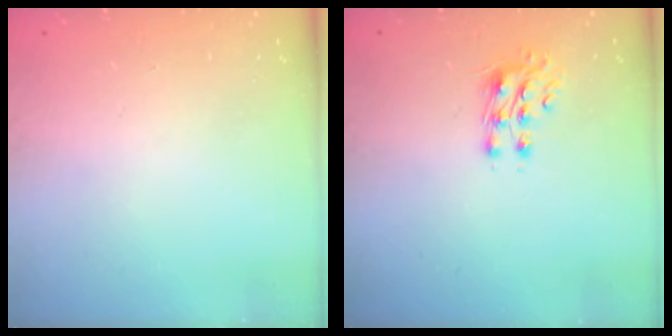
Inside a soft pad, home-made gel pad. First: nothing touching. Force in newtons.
{"total": 7.8, "press": 7.7, "slide": 0.8}